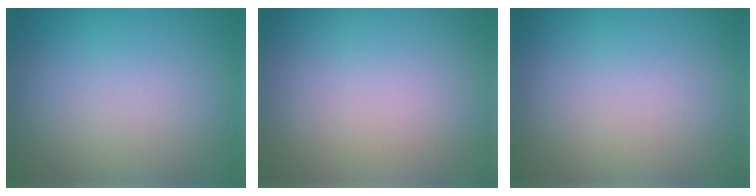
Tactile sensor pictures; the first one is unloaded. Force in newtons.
{"total": 0.0}
{"total": 0.0}